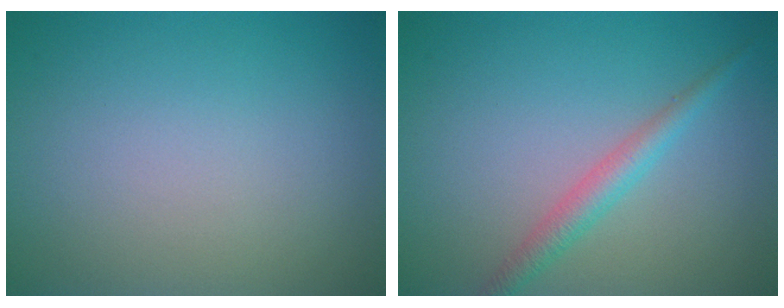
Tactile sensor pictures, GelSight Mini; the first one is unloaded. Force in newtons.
{"total": 2.3, "press": 2.3, "slide": 0.1}